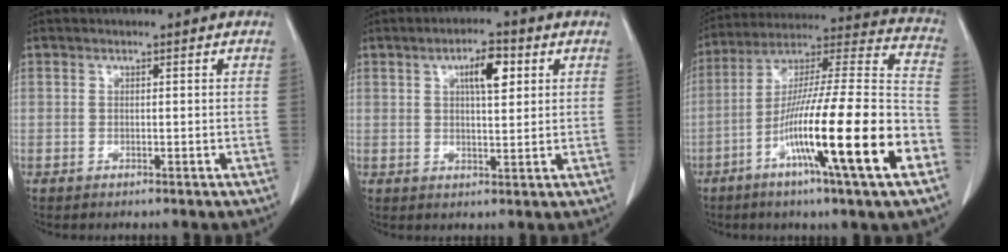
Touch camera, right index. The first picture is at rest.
{"total": 5.7, "force": [2.2, 1.6, 5.0], "torque": [-0.083, 0.006, 0.035]}
{"total": 24.5, "force": [-9.6, 0.5, 22.6], "torque": [-0.348, -0.024, -0.167]}